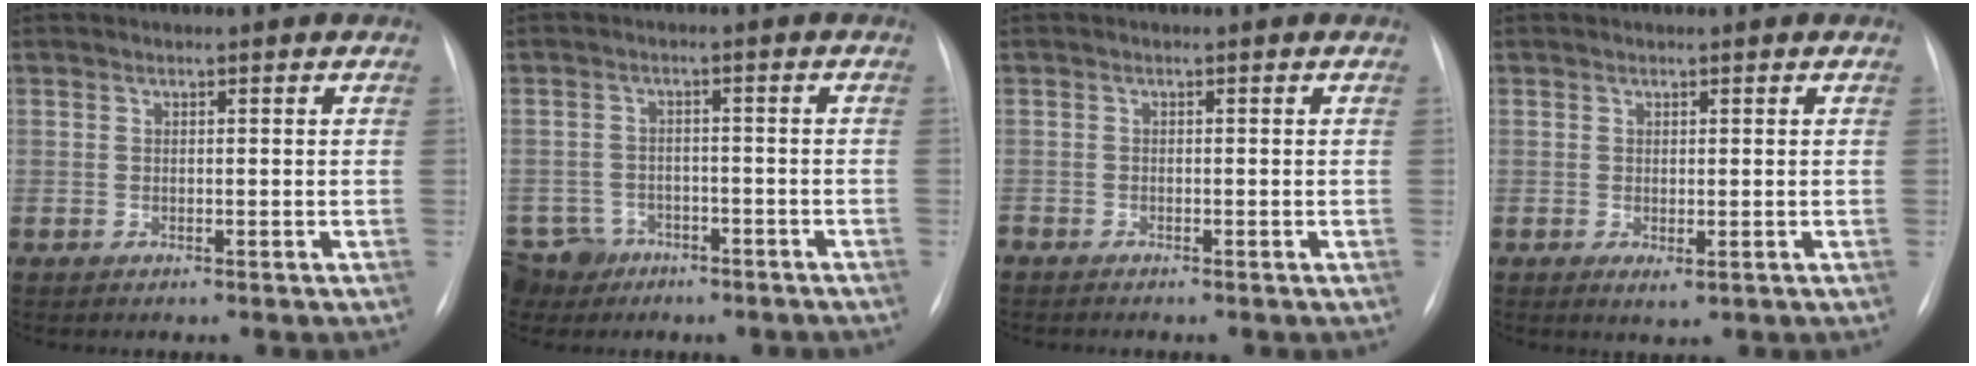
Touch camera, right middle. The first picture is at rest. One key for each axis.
{"total": 8.0, "fx": -5.3, "fy": 5.9, "fz": 0.9, "tx": -0.027, "ty": 0.014, "tz": -0.077}
{"total": 1.0, "fx": -0.9, "fy": 0.2, "fz": 0.3, "tx": -0.006, "ty": -0.001, "tz": -0.014}
{"total": 1.4, "fx": -0.1, "fy": 0.6, "fz": 1.3, "tx": -0.019, "ty": -0.005, "tz": 0.005}